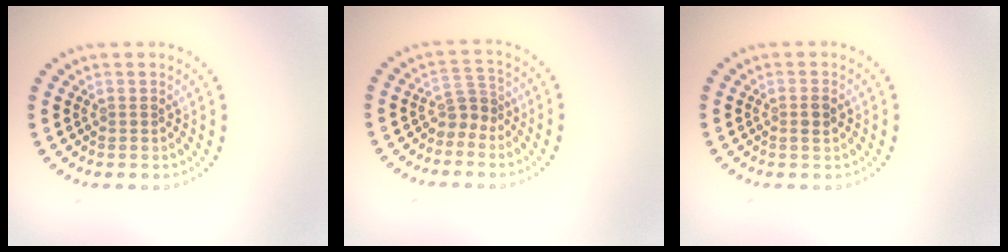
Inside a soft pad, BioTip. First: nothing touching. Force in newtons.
{"total": 2.0, "press": 1.5, "slide": 1.3}
{"total": 1.1, "press": 1.1, "slide": 0.3}